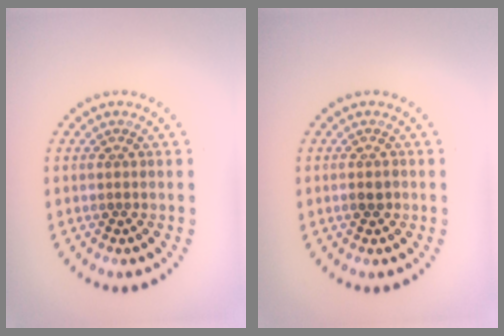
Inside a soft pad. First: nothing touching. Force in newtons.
{"total": 1.2, "press": 1.1, "slide": 0.3}